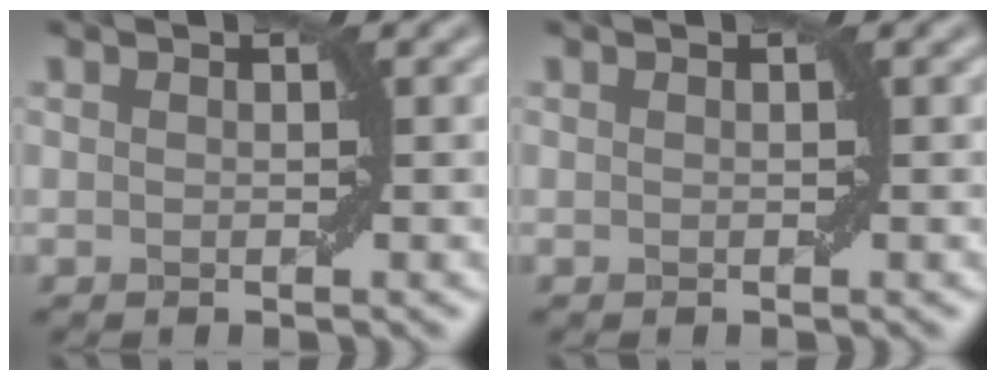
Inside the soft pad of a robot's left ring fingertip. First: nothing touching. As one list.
[{"total": 0.0}]